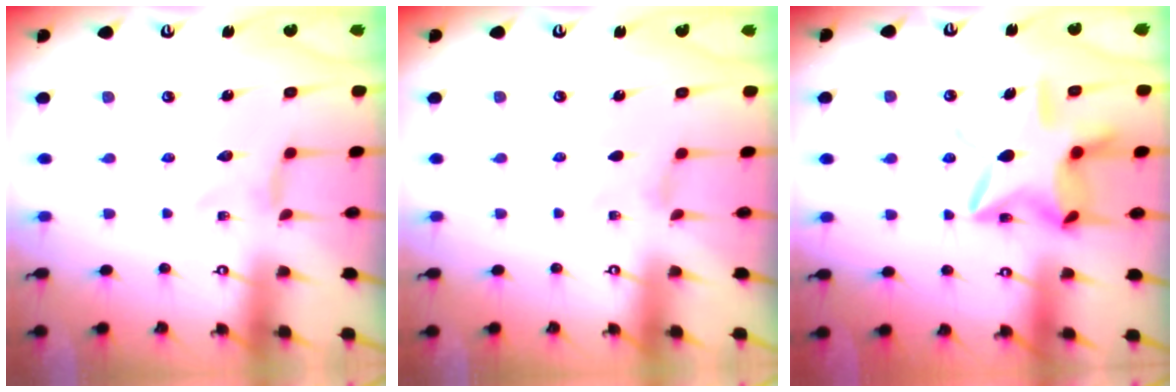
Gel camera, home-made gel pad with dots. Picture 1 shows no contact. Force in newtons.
{"total": 0.0}
{"total": 15.8, "press": 15.8, "slide": 1.5}